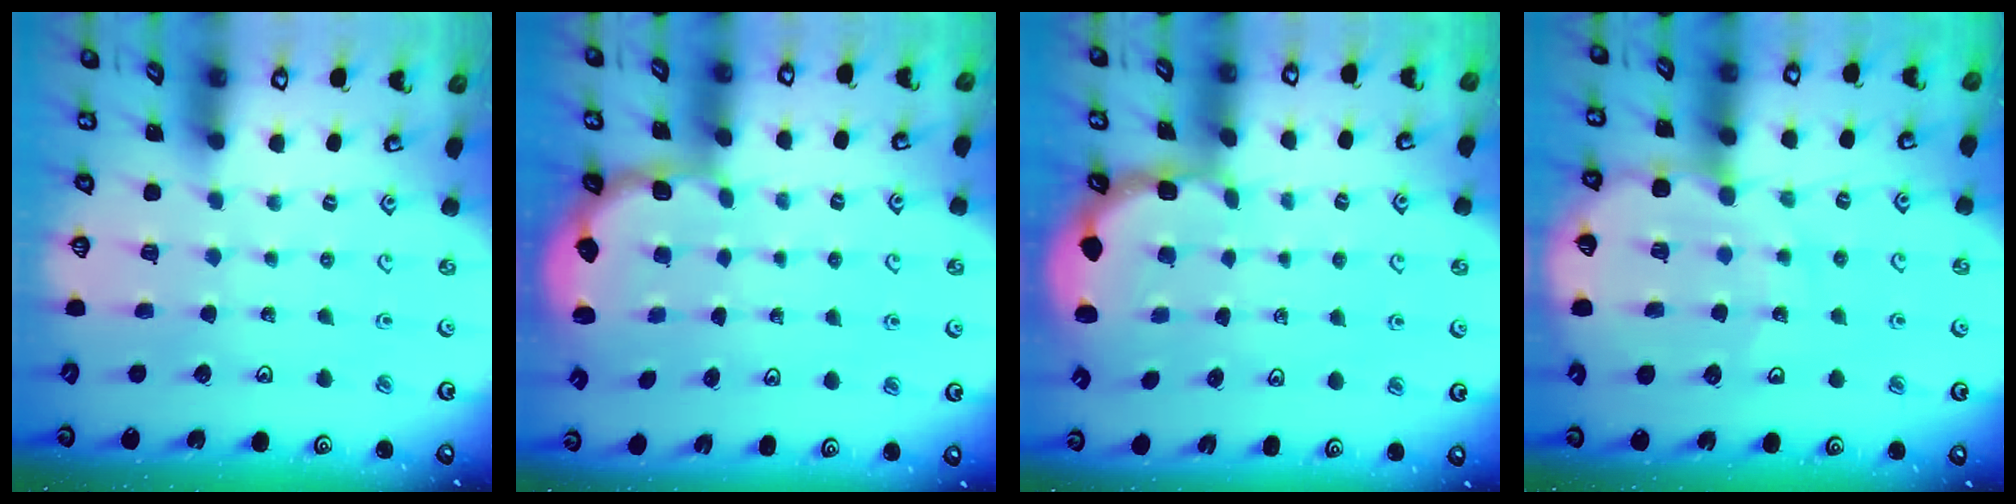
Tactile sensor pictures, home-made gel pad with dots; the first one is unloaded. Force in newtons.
{"total": 2.7, "press": 2.0, "slide": 1.9}
{"total": 1.8, "press": 1.5, "slide": 1.1}
{"total": 10.8, "press": 10.7, "slide": 1.3}